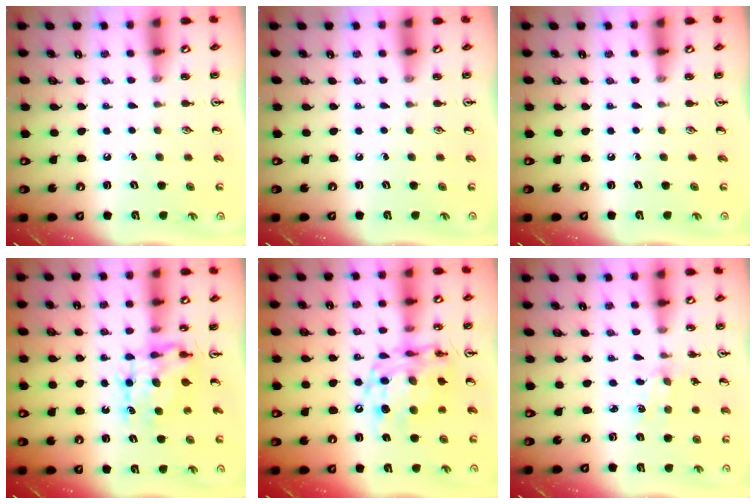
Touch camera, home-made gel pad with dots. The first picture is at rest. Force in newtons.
{"total": 0.0}
{"total": 0.0}
{"total": 8.3, "press": 8.2, "slide": 0.8}
{"total": 14.2, "press": 14.1, "slide": 1.3}
{"total": 1.8, "press": 1.8, "slide": 0.3}